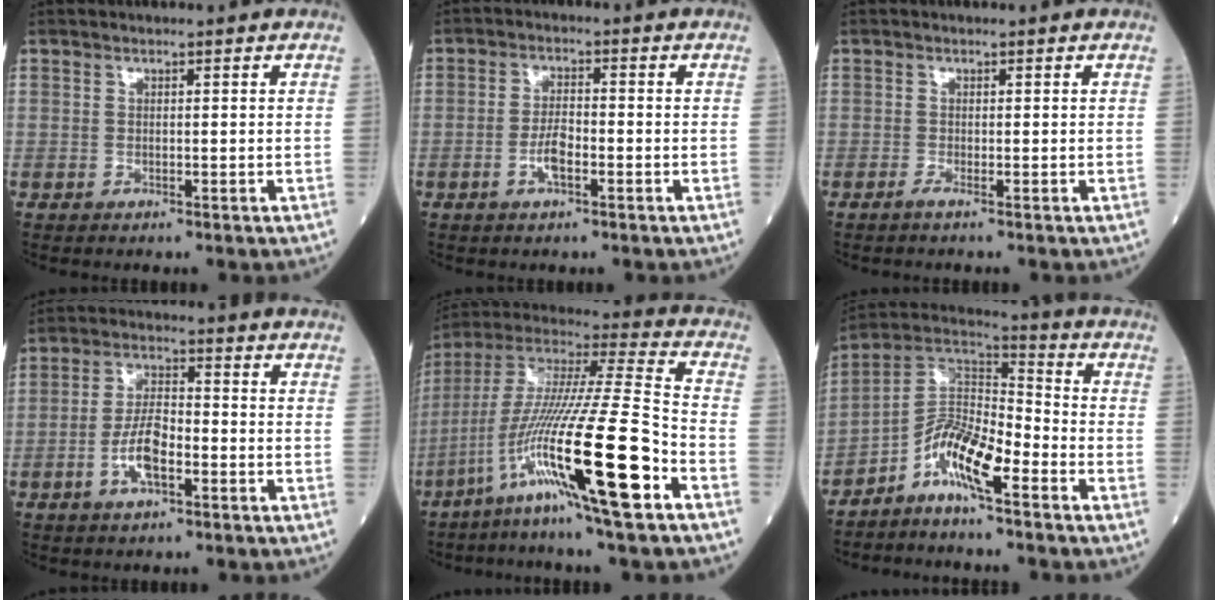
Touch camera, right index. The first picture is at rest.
{"total": 3.7, "force": [-1.5, 1.1, 3.2], "torque": [-0.063, 0.003, -0.029]}
{"total": 0.7, "force": [-0.5, -0.3, 0.5], "torque": [-0.012, -0.002, -0.010]}
{"total": 6.5, "force": [-2.4, 2.2, 5.6], "torque": [-0.115, 0.005, -0.047]}
{"total": 22.0, "force": [-9.5, 0.1, 19.8], "torque": [-0.392, -0.039, -0.181]}
{"total": 9.3, "force": [-5.2, 2.2, 7.3], "torque": [-0.141, 0.021, -0.104]}